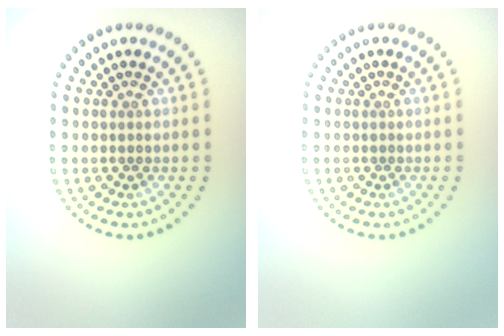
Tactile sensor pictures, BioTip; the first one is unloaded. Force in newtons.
{"total": 0.0}